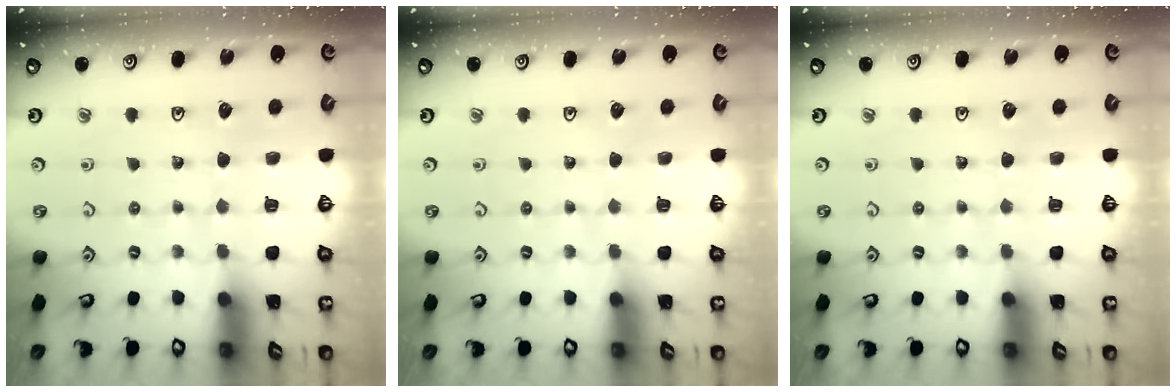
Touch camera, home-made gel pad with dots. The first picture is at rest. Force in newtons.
{"total": 0.0}
{"total": 0.0}